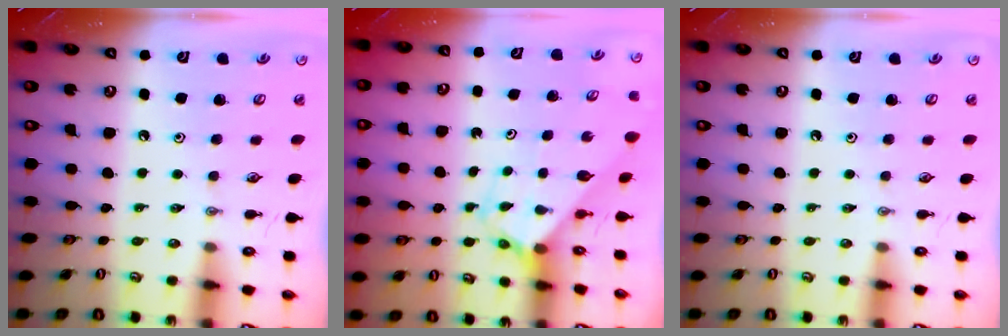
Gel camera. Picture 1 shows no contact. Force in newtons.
{"total": 2.7, "press": 2.7, "slide": 0.2}
{"total": 0.0}